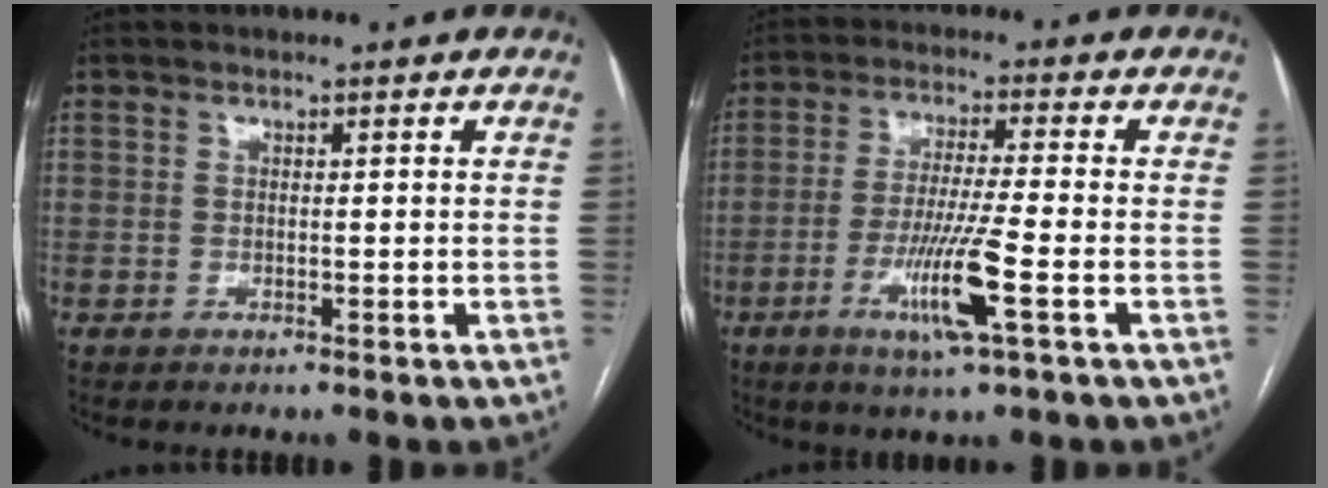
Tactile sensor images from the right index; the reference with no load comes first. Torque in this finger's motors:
{"motor_torque": [1.51, -0.29, 0.58, 0.13]}